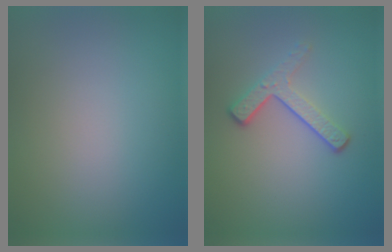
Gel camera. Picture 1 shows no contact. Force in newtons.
{"total": 3.2, "press": 2.3, "slide": 2.2}